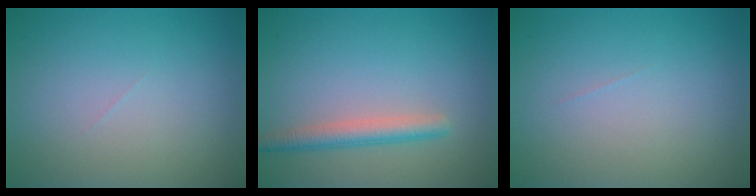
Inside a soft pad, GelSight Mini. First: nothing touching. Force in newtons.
{"total": 2.6, "press": 2.6, "slide": 0.1}
{"total": 0.0}